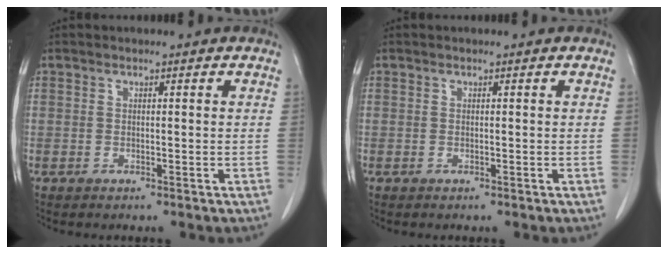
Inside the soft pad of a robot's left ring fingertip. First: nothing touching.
{"total": 0.0}